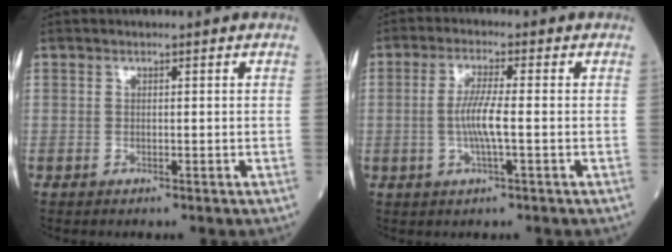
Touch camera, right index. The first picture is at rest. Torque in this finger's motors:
{"motor_torque": [0.98, -0.05, 0.46, 0.14]}